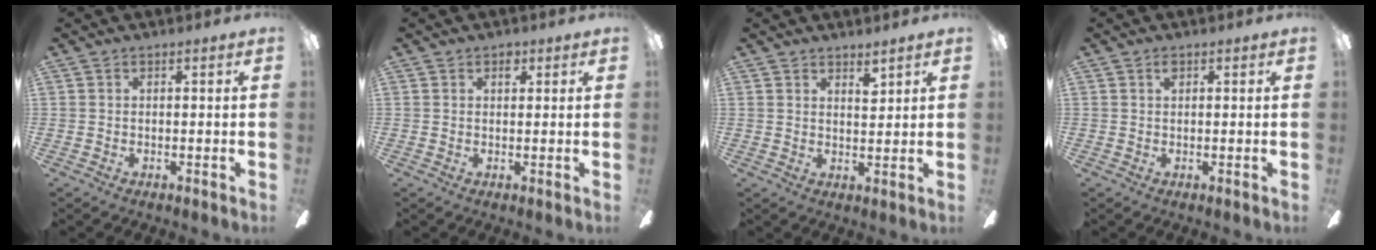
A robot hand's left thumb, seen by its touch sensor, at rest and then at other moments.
{"total": 2.0, "force": [1.2, 1.2, 0.9], "torque": [0.004, -0.008, 0.017]}
{"total": 3.9, "force": [3.4, 1.4, 1.2], "torque": [0.001, -0.025, 0.058]}
{"total": 1.0, "force": [0.7, 0.4, 0.6], "torque": [-0.006, -0.005, 0.012]}